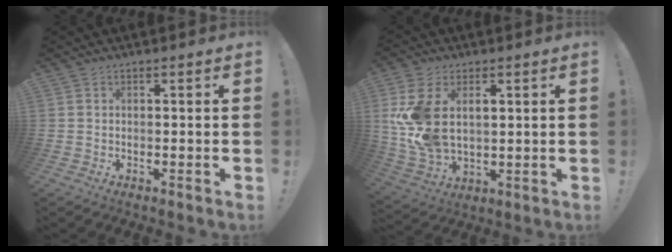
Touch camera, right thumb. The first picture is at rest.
{"total": 13.2, "force": [3.5, 8.3, 9.6], "torque": [-0.193, -0.021, 0.067]}